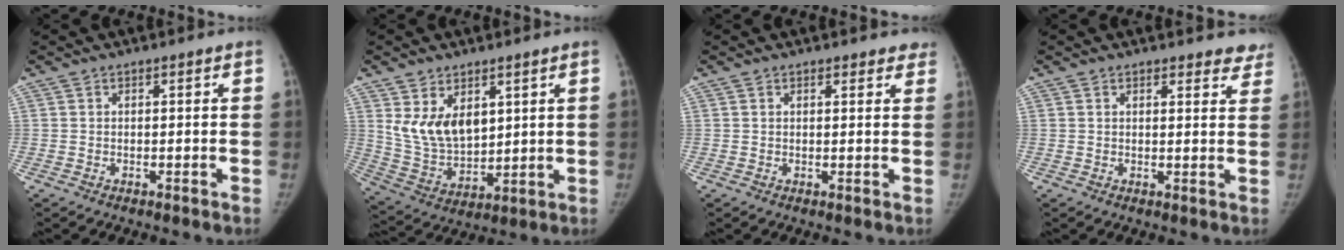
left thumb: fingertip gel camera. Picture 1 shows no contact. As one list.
[{"total": 11.1, "force": [4.4, 6.7, 7.7], "torque": [-0.115, -0.025, 0.105]}, {"total": 2.8, "force": [2.4, 1.1, 0.8], "torque": [0.016, -0.006, 0.018]}, {"total": 5.0, "force": [4.5, 1.9, 1.1], "torque": [0.022, -0.022, 0.038]}]